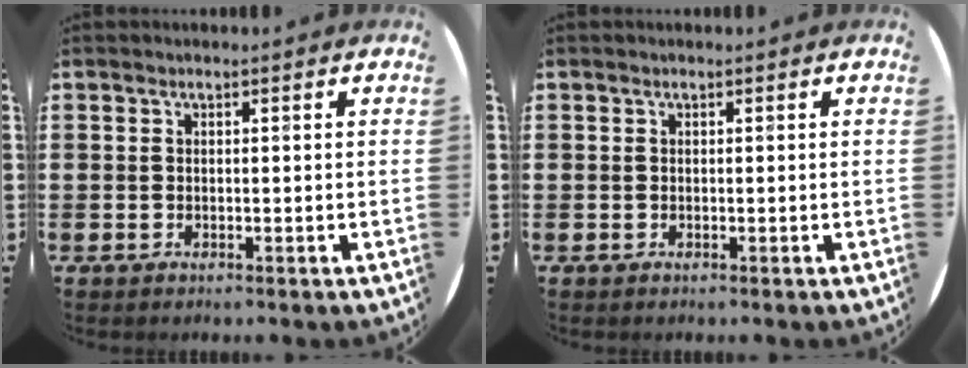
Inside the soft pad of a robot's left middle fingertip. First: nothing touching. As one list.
[{"total": 0.0}]